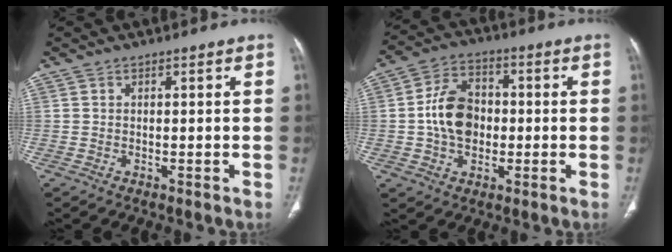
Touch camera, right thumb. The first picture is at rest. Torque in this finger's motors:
{"motor_torque": [1.34, 1.23, 1.24, -0.12, 0.17]}